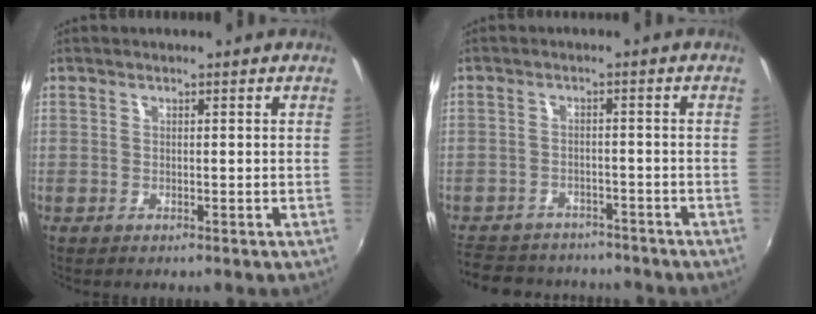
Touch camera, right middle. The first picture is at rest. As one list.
[{"total": 12.7, "force": [-10.8, 5.6, 3.8], "torque": [-0.103, 0.011, -0.156]}]